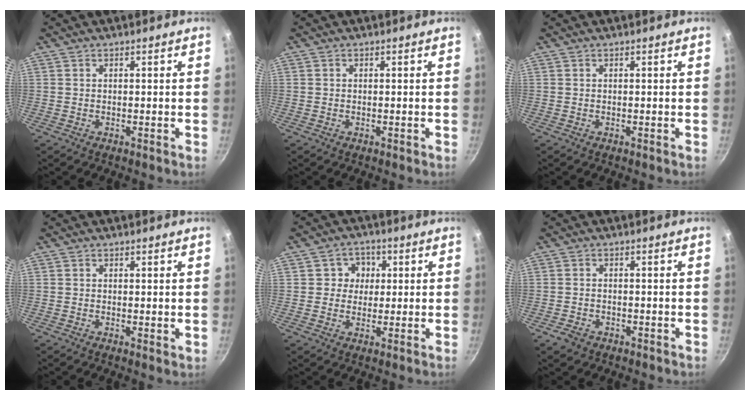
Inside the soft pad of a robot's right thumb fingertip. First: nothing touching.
{"total": 0.0}
{"total": 0.0}
{"total": 0.9, "force": [0.3, 0.5, 0.7], "torque": [-0.011, -0.003, 0.002]}
{"total": 5.2, "force": [0.9, 4.9, 1.5], "torque": [0.015, 0.005, 0.006]}
{"total": 2.8, "force": [-1.6, 2.0, 1.2], "torque": [-0.022, 0.016, -0.023]}